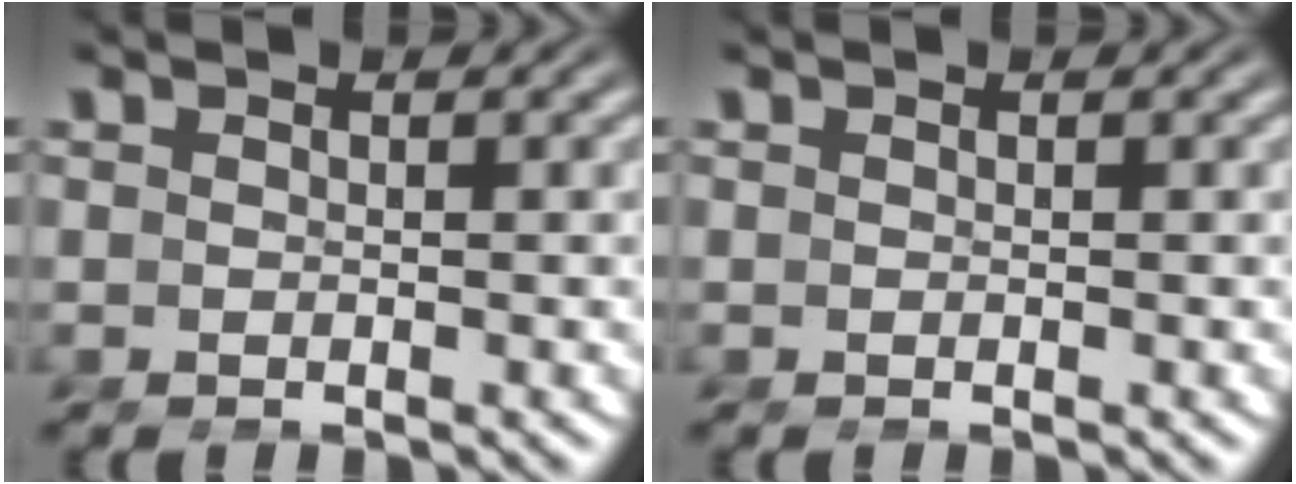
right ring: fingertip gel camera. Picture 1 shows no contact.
{"total": 0.0}